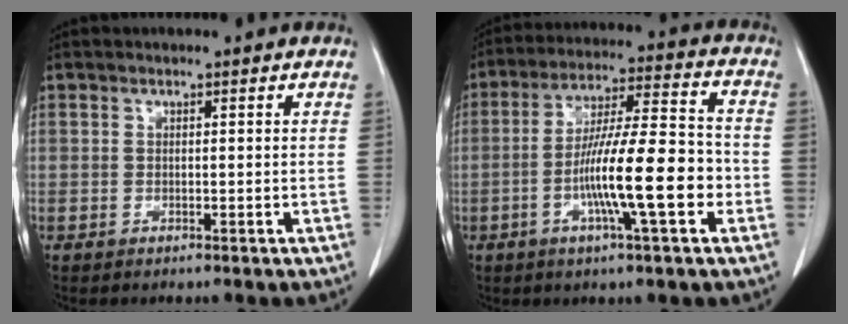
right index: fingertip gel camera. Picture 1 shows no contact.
{"total": 14.2, "force": [-3.9, 1.2, 13.6], "torque": [-0.234, 0.005, -0.069]}